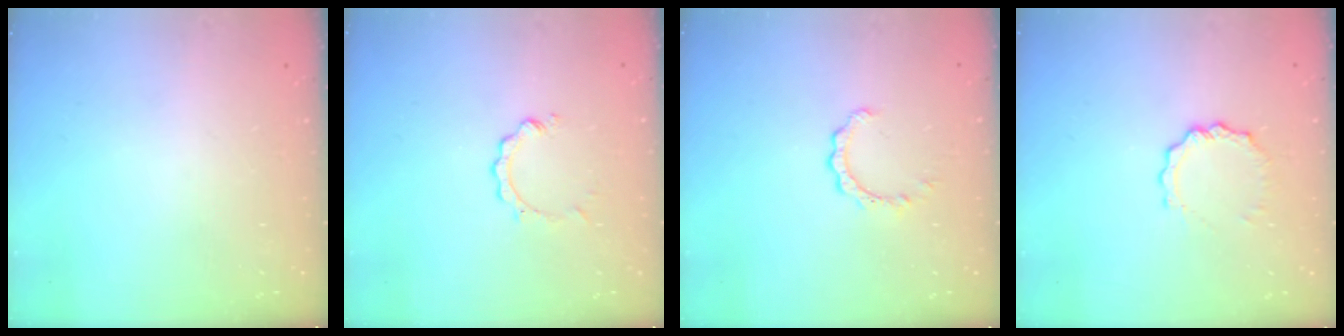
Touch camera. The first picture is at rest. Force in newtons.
{"total": 2.1, "press": 2.1, "slide": 0.2}
{"total": 2.7, "press": 2.7, "slide": 0.0}
{"total": 4.5, "press": 4.4, "slide": 0.5}